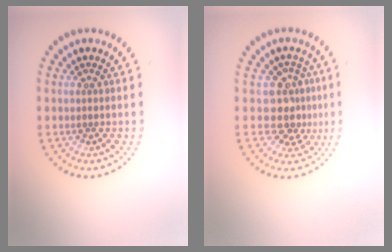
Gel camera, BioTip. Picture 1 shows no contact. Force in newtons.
{"total": 3.3, "press": 2.5, "slide": 2.1}